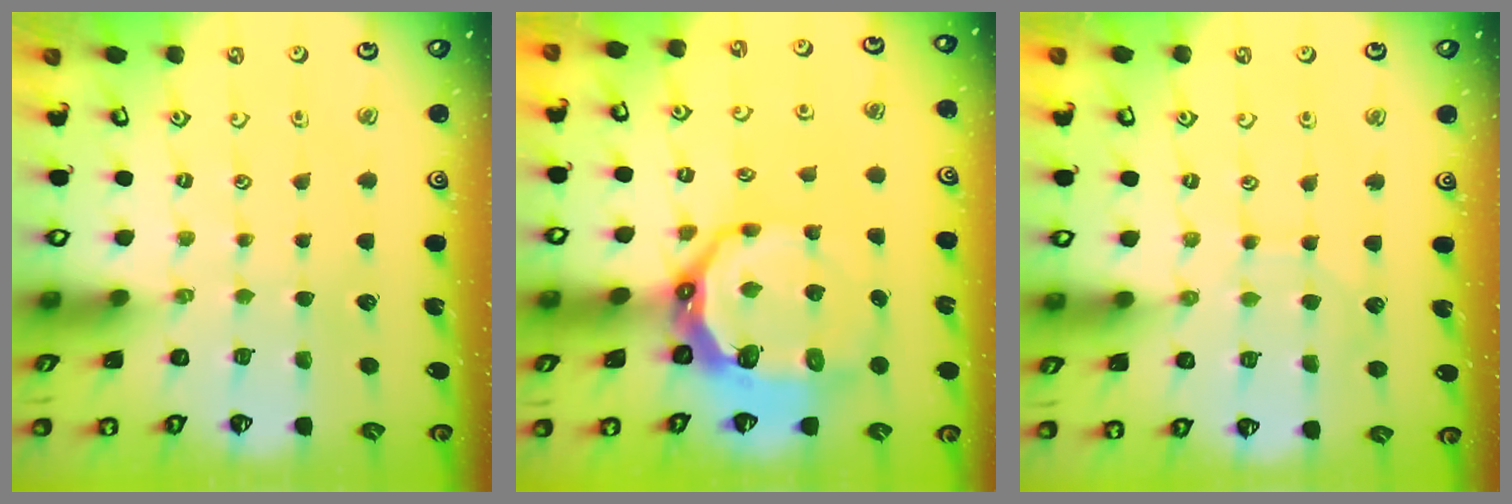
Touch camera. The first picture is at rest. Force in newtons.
{"total": 12.7, "press": 11.7, "slide": 5.0}
{"total": 3.9, "press": 3.9, "slide": 0.3}